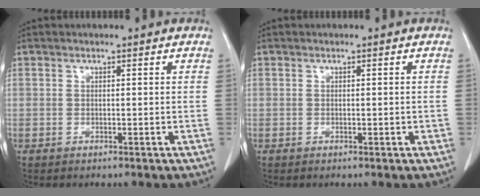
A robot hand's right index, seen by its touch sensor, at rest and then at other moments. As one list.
[{"total": 0.7, "force": [-0.1, 0.3, 0.6], "torque": [-0.013, 0.003, 0.002]}]